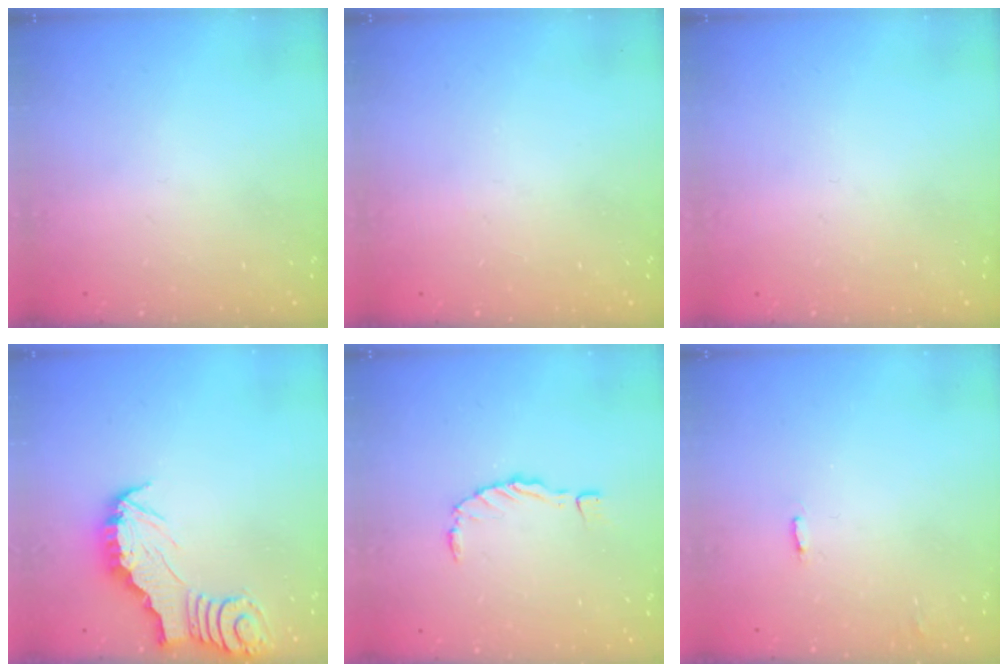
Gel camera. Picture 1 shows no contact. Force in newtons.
{"total": 0.0}
{"total": 0.0}
{"total": 2.9, "press": 2.9, "slide": 0.2}
{"total": 0.0}
{"total": 1.9, "press": 1.9, "slide": 0.1}